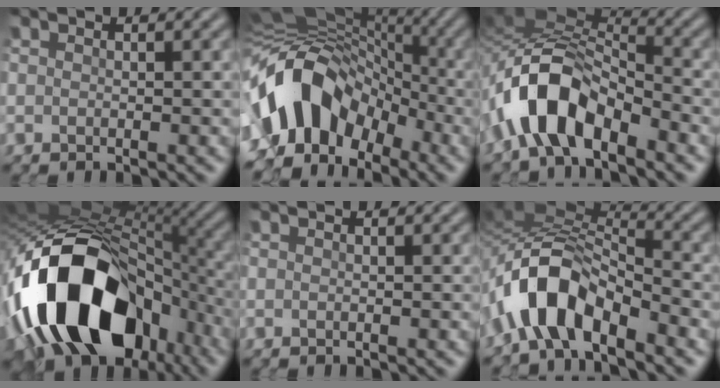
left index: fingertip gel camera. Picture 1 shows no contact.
{"total": 12.4, "force": [-4.2, 9.0, 7.5], "torque": [-0.130, 0.006, -0.087]}
{"total": 8.1, "force": [-4.1, 3.6, 6.0], "torque": [-0.118, 0.013, -0.083]}
{"total": 17.0, "force": [-6.0, 10.9, 11.6], "torque": [-0.201, -0.012, -0.096]}
{"total": 0.0}
{"total": 7.5, "force": [-4.1, 2.9, 5.5], "torque": [-0.105, 0.012, -0.085]}